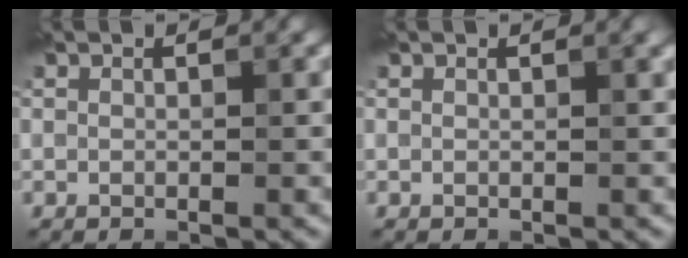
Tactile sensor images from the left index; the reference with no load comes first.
{"total": 0.7, "force": [0.4, 0.2, 0.5], "torque": [-0.002, 0.005, 0.005]}